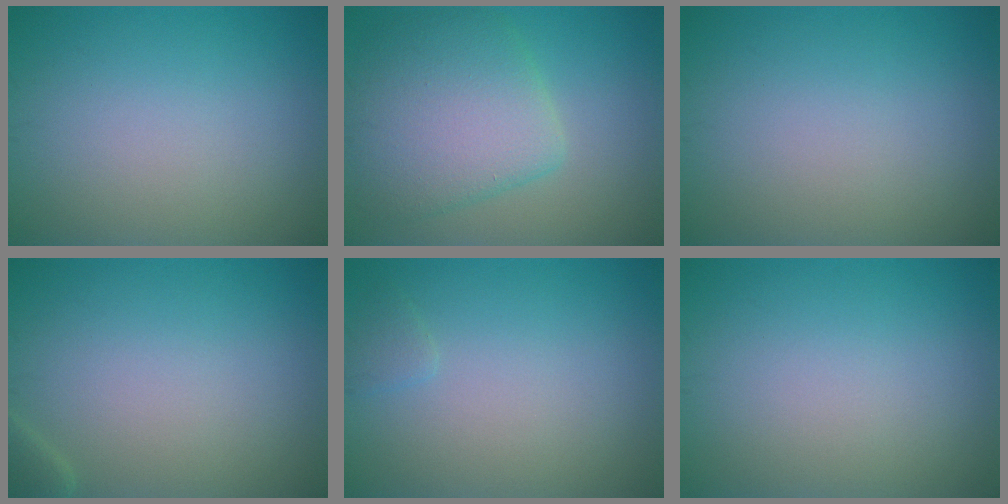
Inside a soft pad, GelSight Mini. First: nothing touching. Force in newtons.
{"total": 7.3, "press": 7.3, "slide": 0.2}
{"total": 0.0}
{"total": 1.1, "press": 1.1, "slide": 0.1}
{"total": 0.8, "press": 0.8, "slide": 0.0}
{"total": 0.0}